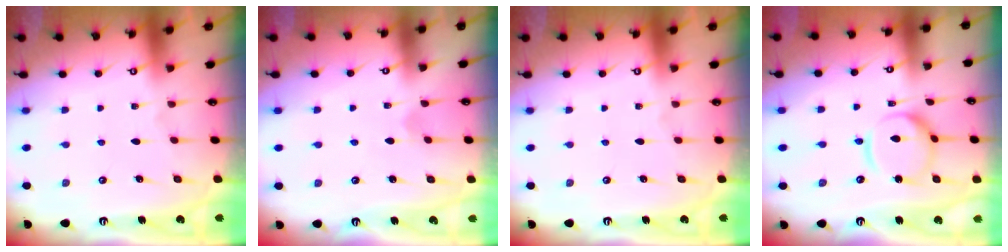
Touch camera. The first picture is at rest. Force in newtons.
{"total": 2.7, "press": 2.7, "slide": 0.1}
{"total": 0.0}
{"total": 12.0, "press": 11.9, "slide": 1.2}